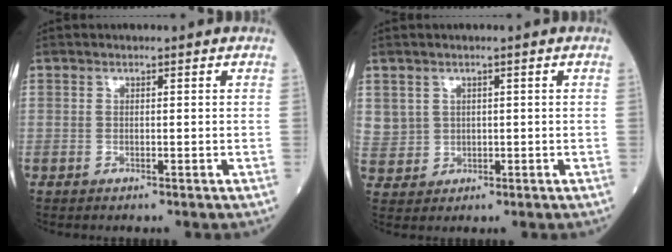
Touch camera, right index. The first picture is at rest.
{"total": 4.2, "force": [1.4, 4.0, 0.3], "torque": [-0.009, 0.007, 0.040]}